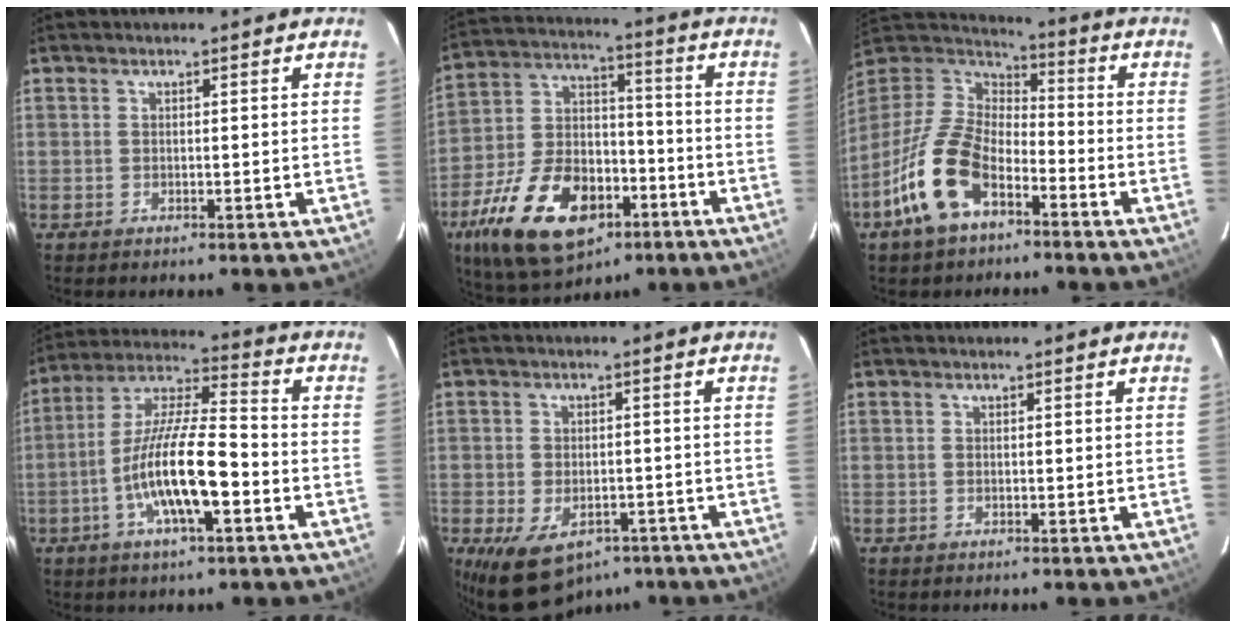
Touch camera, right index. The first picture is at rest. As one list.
[{"total": 22.4, "force": [-11.3, 12.9, 14.4], "torque": [-0.306, 0.000, -0.180]}, {"total": 16.6, "force": [-8.9, 8.6, 11.1], "torque": [-0.232, -0.006, -0.170]}, {"total": 14.4, "force": [-5.0, 3.1, 13.2], "torque": [-0.259, -0.003, -0.096]}, {"total": 11.5, "force": [-7.0, 6.8, 6.1], "torque": [-0.126, -0.014, -0.094]}, {"total": 0.0}]